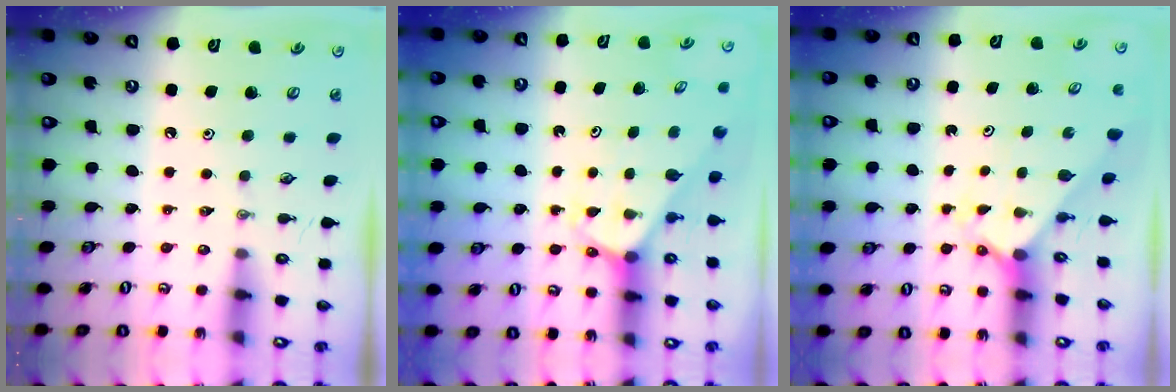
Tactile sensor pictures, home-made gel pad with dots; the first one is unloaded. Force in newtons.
{"total": 2.4, "press": 2.4, "slide": 0.2}
{"total": 2.0, "press": 2.0, "slide": 0.2}